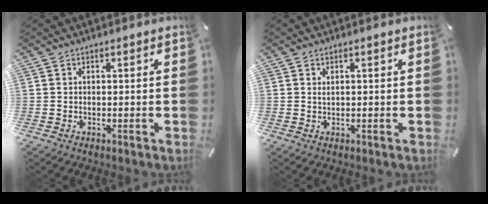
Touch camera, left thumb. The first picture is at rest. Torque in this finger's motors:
{"motor_torque": [0.09, -0.17, 0.08, 0.05, -0.01]}